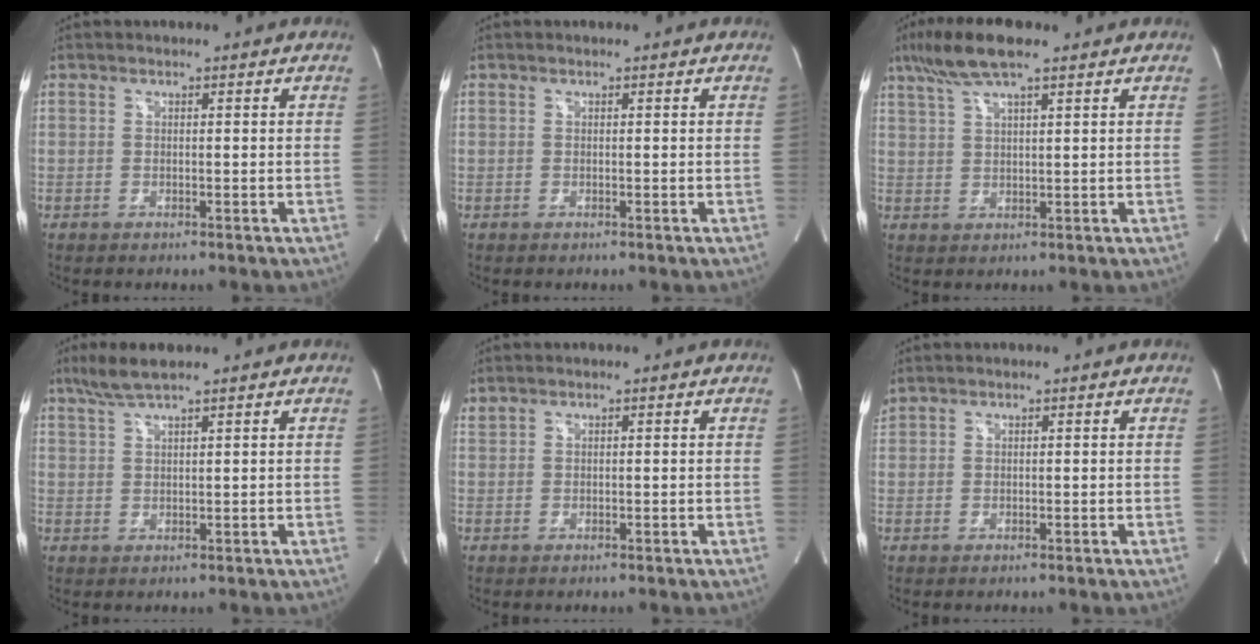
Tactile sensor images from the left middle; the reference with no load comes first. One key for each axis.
{"total": 0.0}
{"total": 8.1, "fx": 5.7, "fy": 1.1, "fz": 5.7, "tx": -0.119, "ty": 0.021, "tz": 0.104}
{"total": 4.8, "fx": 3.8, "fy": 0.1, "fz": 2.9, "tx": -0.069, "ty": 0.011, "tz": 0.077}
{"total": 0.7, "fx": 0.7, "fy": 0.1, "fz": 0.0, "tx": -0.013, "ty": 0.011, "tz": 0.022}
{"total": 1.4, "fx": 1.3, "fy": 0.3, "fz": 0.4, "tx": -0.019, "ty": 0.021, "tz": 0.032}